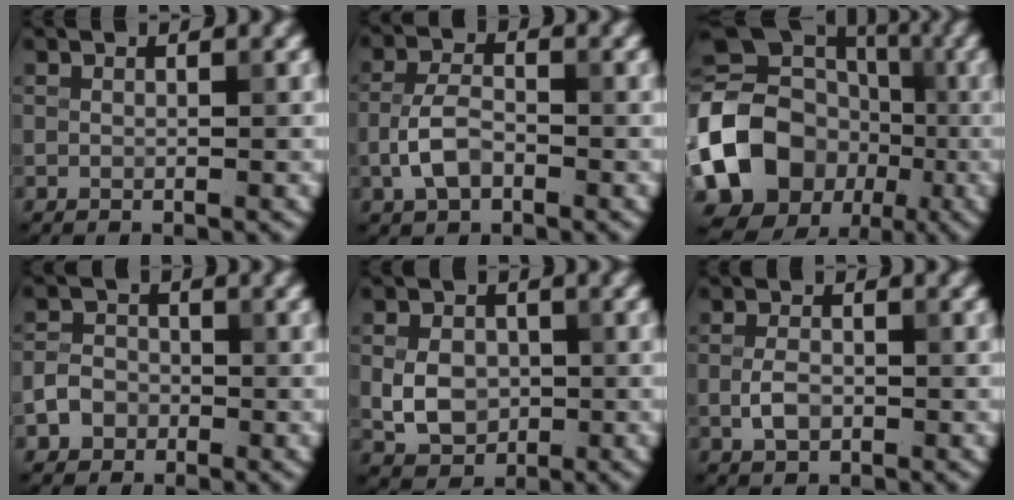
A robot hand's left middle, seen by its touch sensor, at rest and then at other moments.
{"total": 3.4, "force": [-1.3, 1.9, 2.5], "torque": [-0.050, 0.005, -0.033]}
{"total": 14.0, "force": [-3.0, 11.7, 7.1], "torque": [-0.156, -0.015, -0.057]}
{"total": 2.5, "force": [-1.1, 2.1, 0.9], "torque": [-0.011, 0.004, -0.024]}
{"total": 4.0, "force": [-0.4, 3.1, 2.5], "torque": [-0.047, -0.002, -0.007]}
{"total": 2.2, "force": [-0.5, 1.4, 1.7], "torque": [-0.036, 0.000, -0.011]}